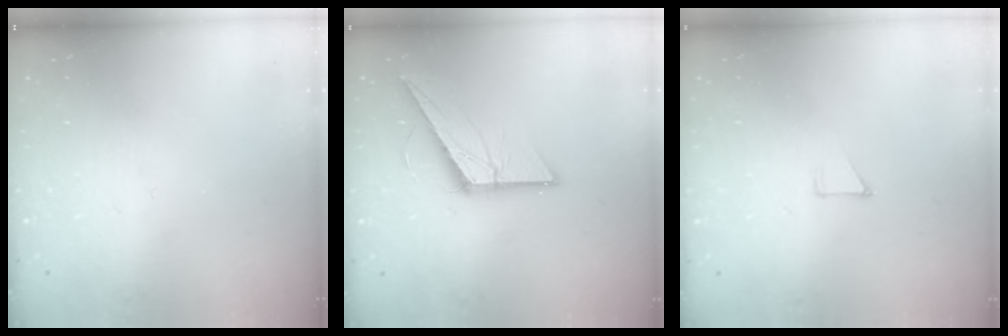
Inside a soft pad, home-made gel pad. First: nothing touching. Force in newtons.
{"total": 13.8, "press": 13.8, "slide": 0.4}
{"total": 2.8, "press": 2.8, "slide": 0.2}